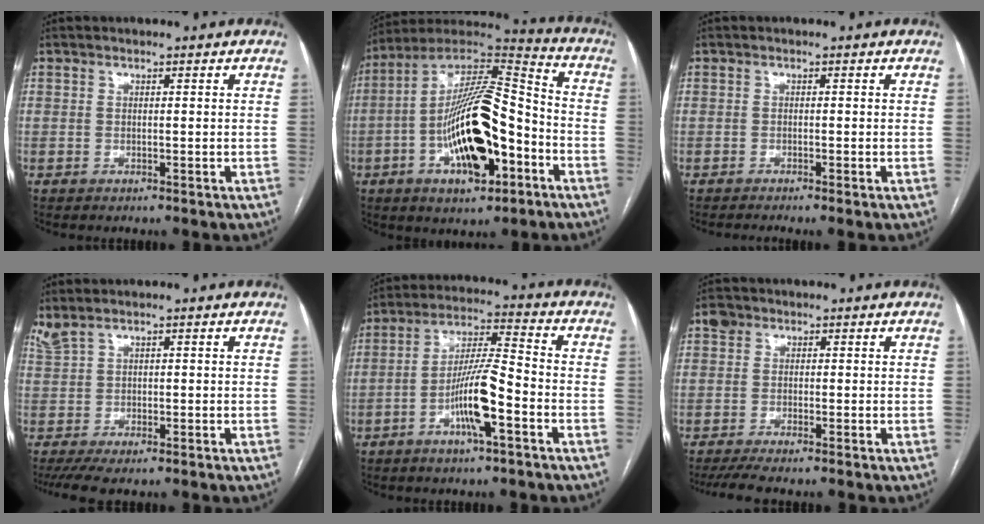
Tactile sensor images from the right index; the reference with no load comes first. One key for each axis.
{"total": 20.2, "fx": -5.9, "fy": 6.4, "fz": 18.2, "tx": -0.336, "ty": 0.013, "tz": -0.090}
{"total": 1.8, "fx": -1.4, "fy": -0.3, "fz": 1.1, "tx": -0.019, "ty": 0.000, "tz": -0.024}
{"total": 3.3, "fx": 0.2, "fy": 1.1, "fz": 3.1, "tx": -0.084, "ty": 0.017, "tz": 0.012}
{"total": 10.0, "fx": -4.0, "fy": 0.8, "fz": 9.1, "tx": -0.176, "ty": 0.005, "tz": -0.073}
{"total": 3.6, "fx": -1.7, "fy": 1.8, "fz": 2.5, "tx": -0.068, "ty": 0.004, "tz": -0.035}